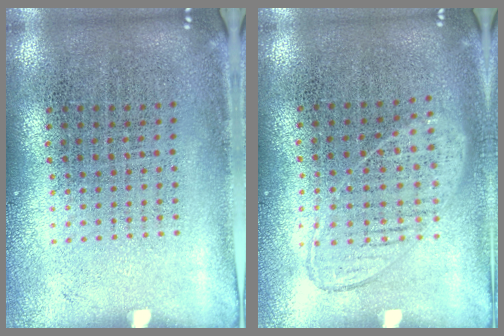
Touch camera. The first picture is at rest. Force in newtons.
{"total": 0.9, "press": 0.8, "slide": 0.4}